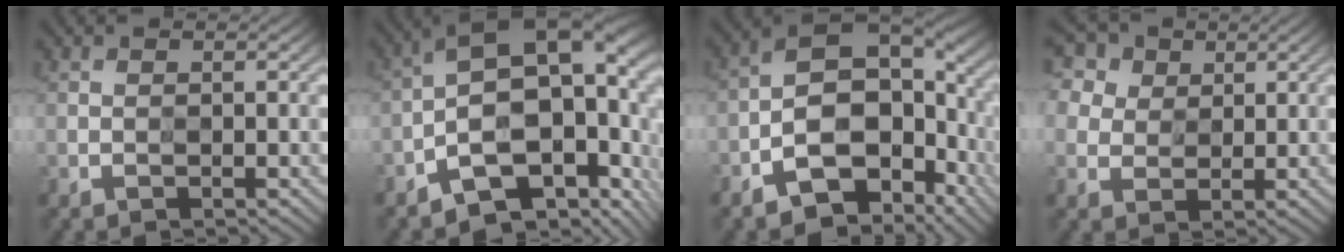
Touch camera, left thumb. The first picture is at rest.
{"total": 15.4, "force": [-3.3, 7.2, 13.2], "torque": [-0.185, 0.006, -0.041]}
{"total": 11.2, "force": [-4.8, 6.6, 7.7], "torque": [-0.107, -0.008, -0.085]}
{"total": 9.0, "force": [5.8, 5.9, 3.5], "torque": [-0.128, 0.021, 0.101]}